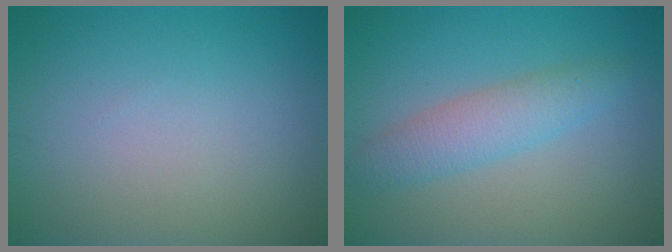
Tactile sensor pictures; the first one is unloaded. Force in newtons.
{"total": 3.3, "press": 3.3, "slide": 0.1}